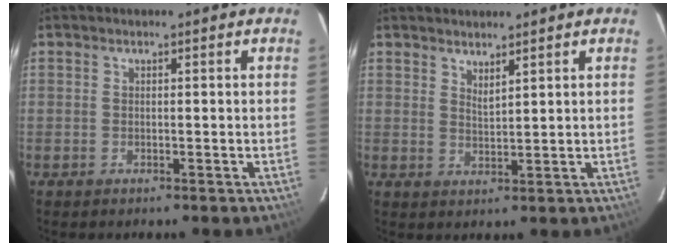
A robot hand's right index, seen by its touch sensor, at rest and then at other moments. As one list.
[{"total": 2.4, "force": [2.1, 0.3, 1.2], "torque": [-0.021, -0.002, 0.035]}]